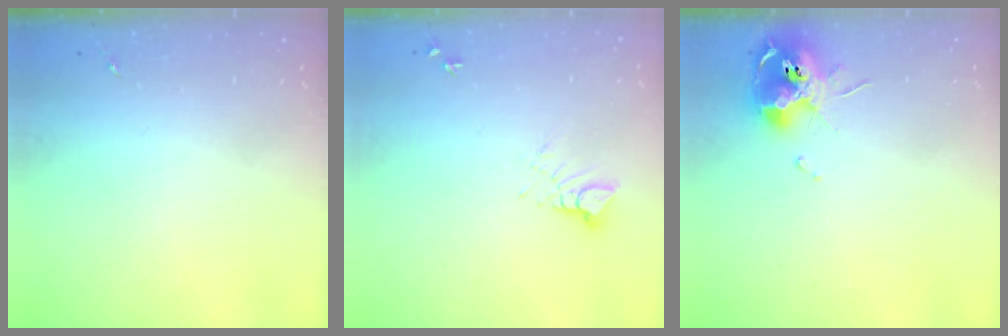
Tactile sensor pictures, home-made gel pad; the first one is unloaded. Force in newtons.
{"total": 4.1, "press": 4.1, "slide": 0.2}
{"total": 11.5, "press": 11.4, "slide": 1.8}